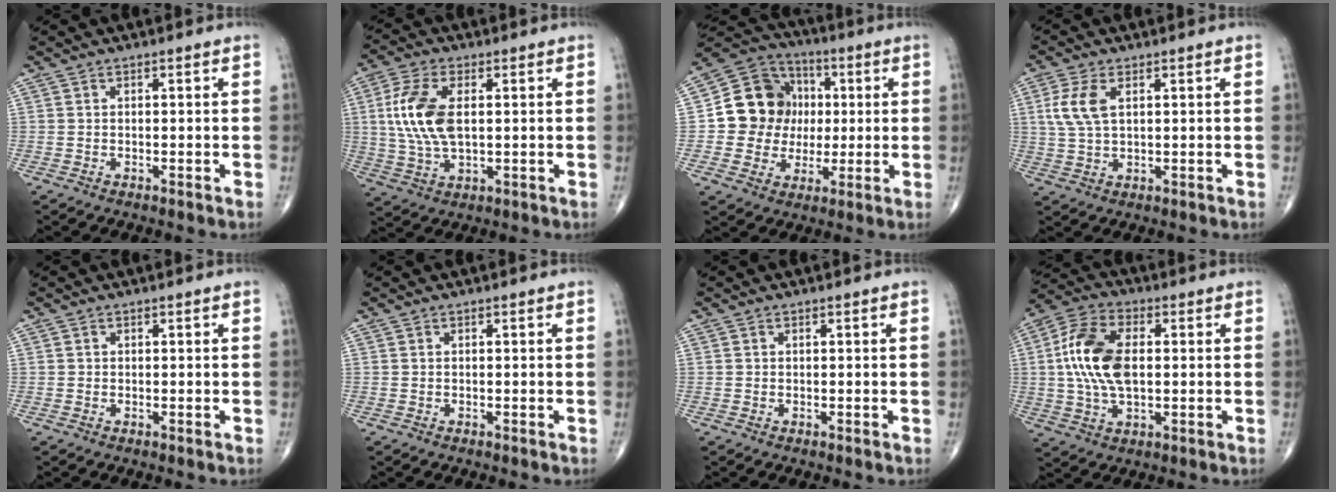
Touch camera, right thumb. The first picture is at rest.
{"total": 11.5, "force": [1.5, 5.8, 9.8], "torque": [-0.215, 0.000, 0.032]}
{"total": 14.1, "force": [1.0, 12.8, 6.0], "torque": [-0.060, 0.020, 0.017]}
{"total": 6.3, "force": [1.9, 3.2, 5.1], "torque": [-0.121, 0.003, 0.041]}
{"total": 0.0}
{"total": 0.0}
{"total": 0.0}
{"total": 13.8, "force": [1.1, 7.6, 11.5], "torque": [-0.236, 0.014, 0.017]}